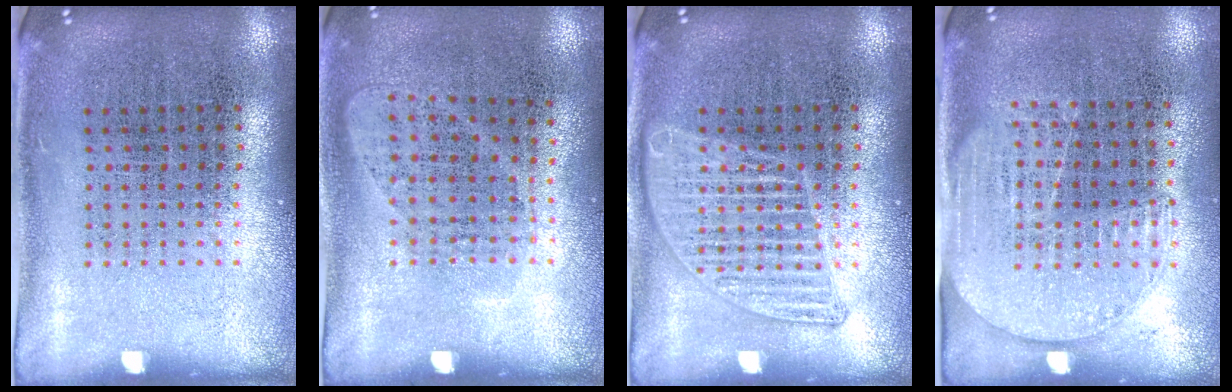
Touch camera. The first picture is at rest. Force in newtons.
{"total": 1.0, "press": 0.8, "slide": 0.5}
{"total": 2.2, "press": 2.2, "slide": 0.4}
{"total": 1.5, "press": 1.2, "slide": 0.9}